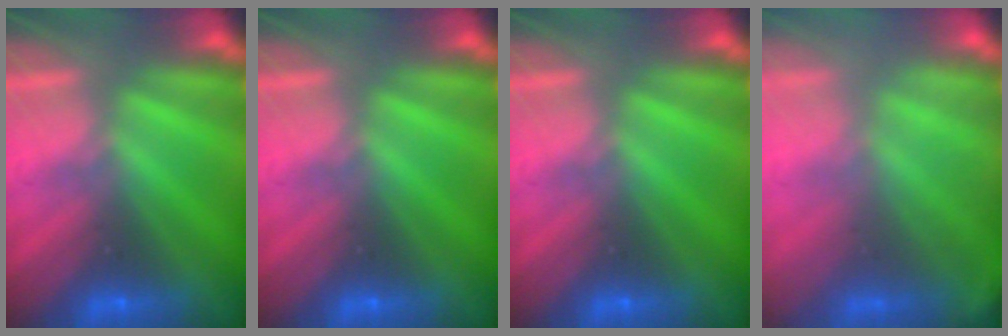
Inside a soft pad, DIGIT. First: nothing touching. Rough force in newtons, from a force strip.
{"total": 0.0}
{"total": 0.0}
{"total": 1.8}